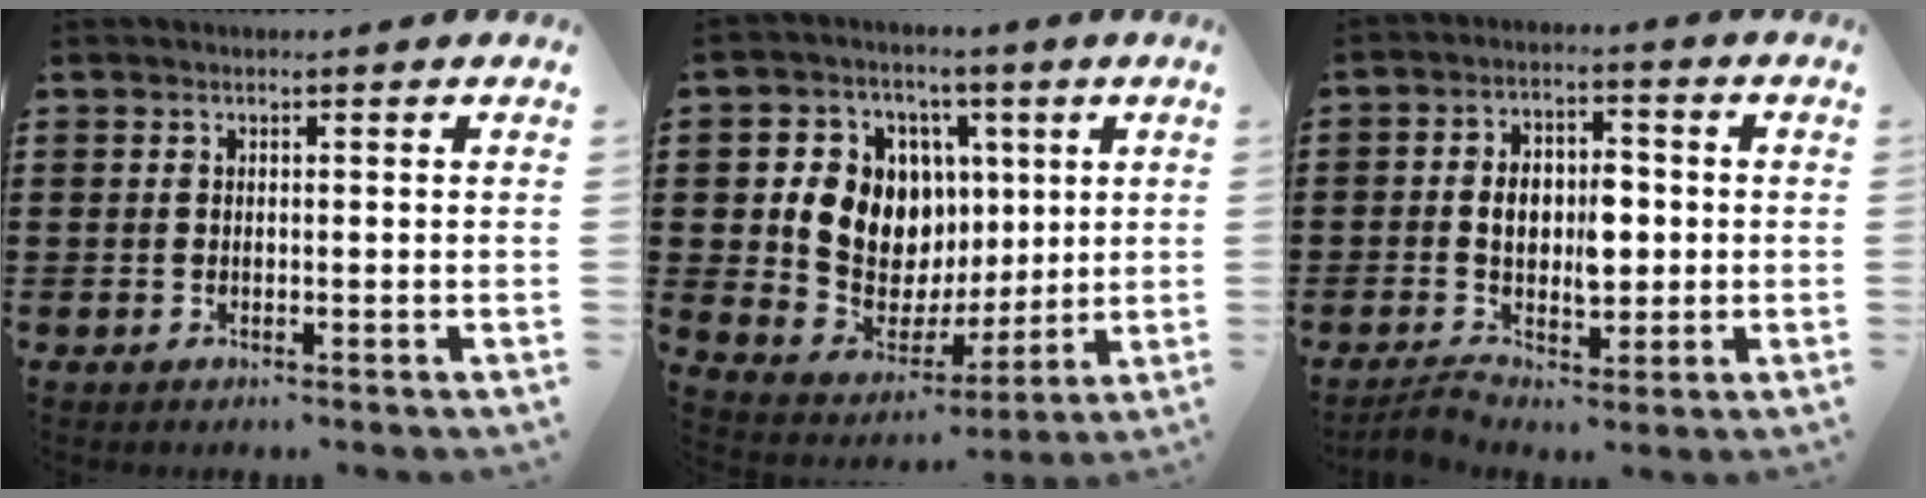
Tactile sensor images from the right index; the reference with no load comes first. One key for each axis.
{"total": 10.8, "fx": 2.0, "fy": 9.8, "fz": 4.3, "tx": -0.104, "ty": -0.006, "tz": 0.045}
{"total": 8.3, "fx": -0.3, "fy": 5.3, "fz": 6.3, "tx": -0.111, "ty": 0.010, "tz": -0.008}